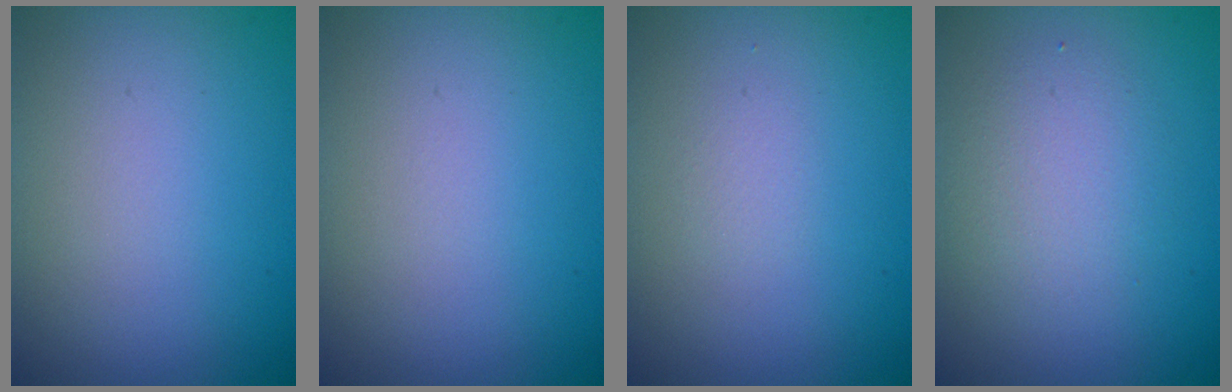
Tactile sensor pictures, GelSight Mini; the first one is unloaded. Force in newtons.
{"total": 0.0}
{"total": 0.6, "press": 0.6, "slide": 0.1}
{"total": 2.9, "press": 2.9, "slide": 0.2}